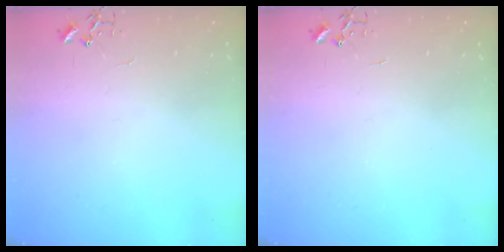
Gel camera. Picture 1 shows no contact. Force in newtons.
{"total": 0.0}